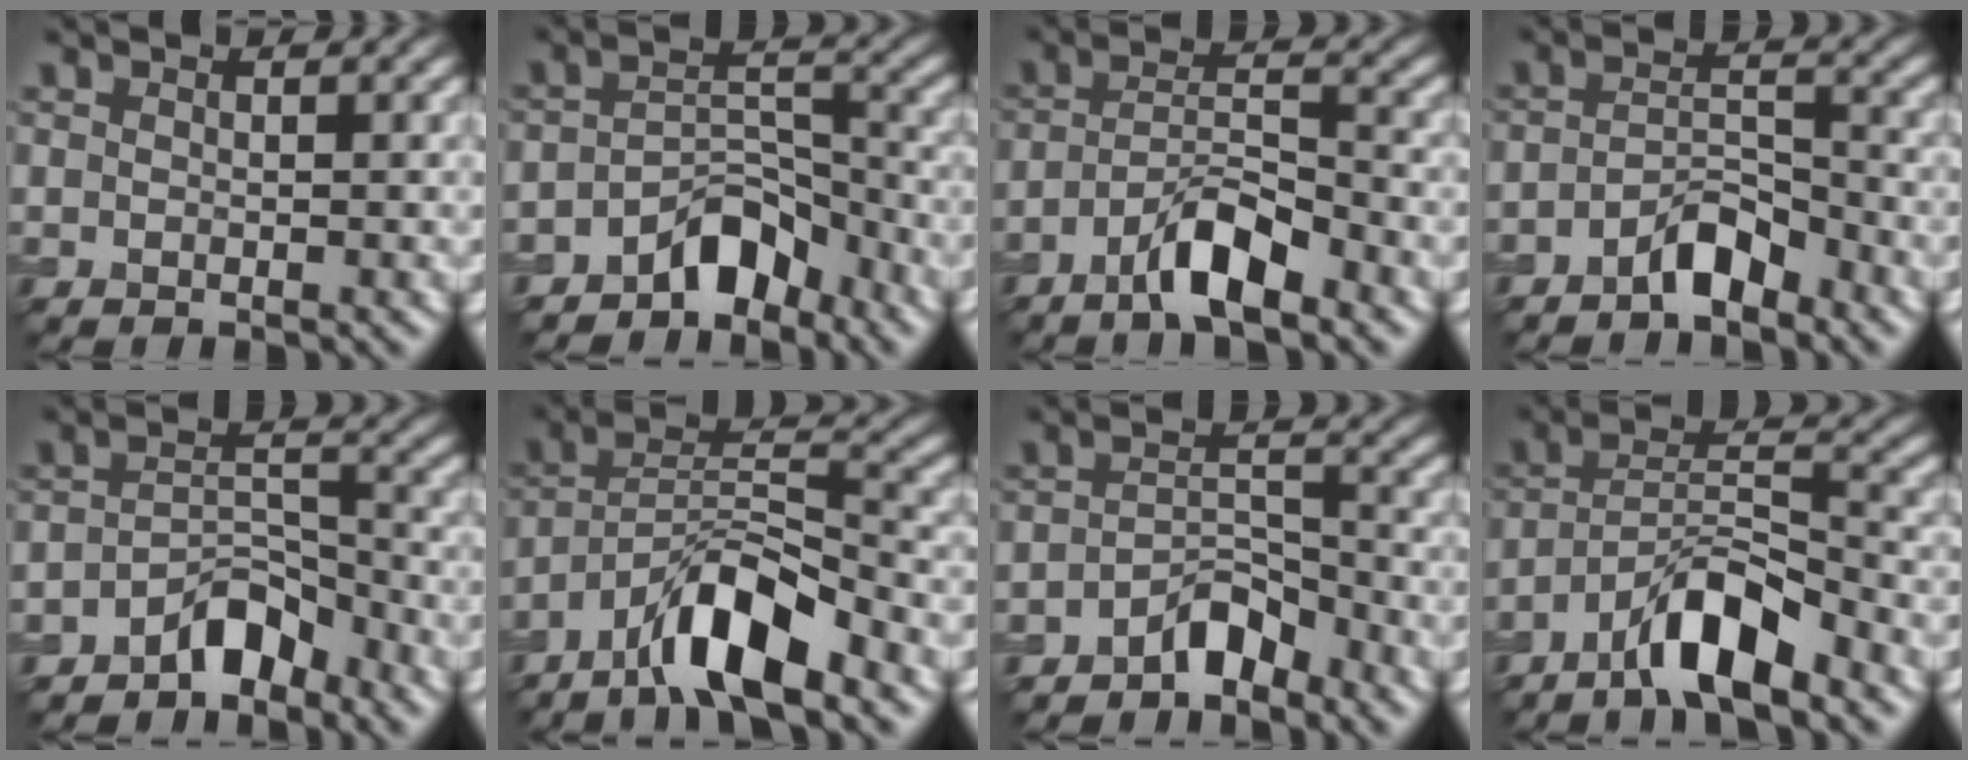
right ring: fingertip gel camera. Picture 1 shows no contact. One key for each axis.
{"total": 4.9, "fx": -3.7, "fy": 2.4, "fz": 2.2, "tx": -0.020, "ty": 0.007, "tz": -0.071}
{"total": 4.9, "fx": -3.2, "fy": 1.1, "fz": 3.5, "tx": -0.063, "ty": 0.009, "tz": -0.061}
{"total": 3.2, "fx": -2.5, "fy": 1.0, "fz": 1.8, "tx": -0.031, "ty": 0.013, "tz": -0.047}
{"total": 4.0, "fx": -3.1, "fy": 1.7, "fz": 1.8, "tx": -0.025, "ty": 0.013, "tz": -0.057}
{"total": 8.2, "fx": -5.7, "fy": 2.0, "fz": 5.6, "tx": -0.096, "ty": 0.012, "tz": -0.103}
{"total": 3.3, "fx": -2.6, "fy": 1.3, "fz": 1.6, "tx": -0.024, "ty": 0.016, "tz": -0.050}
{"total": 6.6, "fx": -4.6, "fy": 1.5, "fz": 4.5, "tx": -0.078, "ty": 0.010, "tz": -0.085}